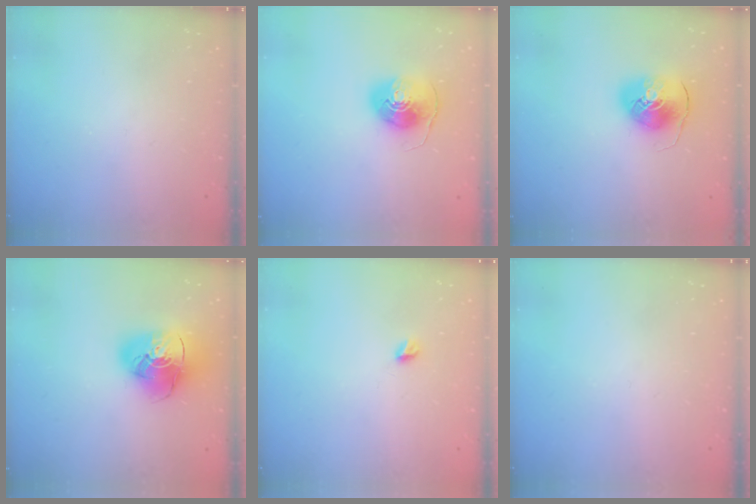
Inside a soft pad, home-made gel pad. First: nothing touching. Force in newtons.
{"total": 8.8, "press": 8.7, "slide": 1.0}
{"total": 9.3, "press": 9.2, "slide": 1.0}
{"total": 17.3, "press": 17.2, "slide": 2.0}
{"total": 4.3, "press": 4.2, "slide": 0.5}
{"total": 0.0}